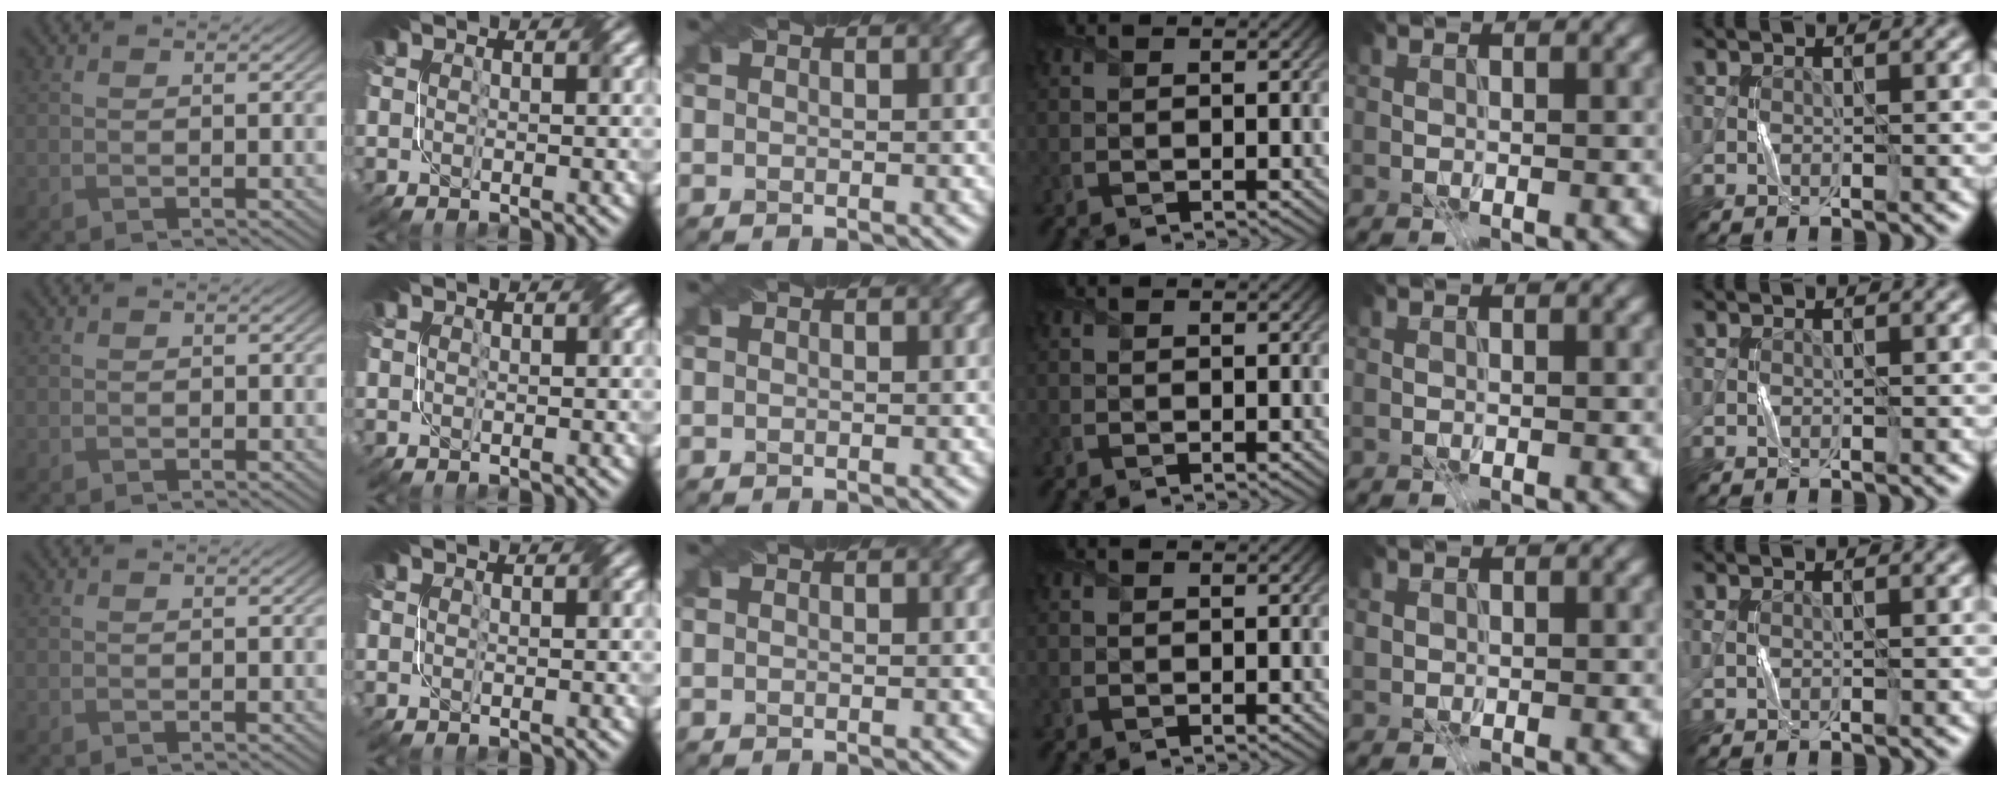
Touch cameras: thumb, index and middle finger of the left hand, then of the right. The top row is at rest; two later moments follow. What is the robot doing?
{"motion": "fold", "object": "paper"}